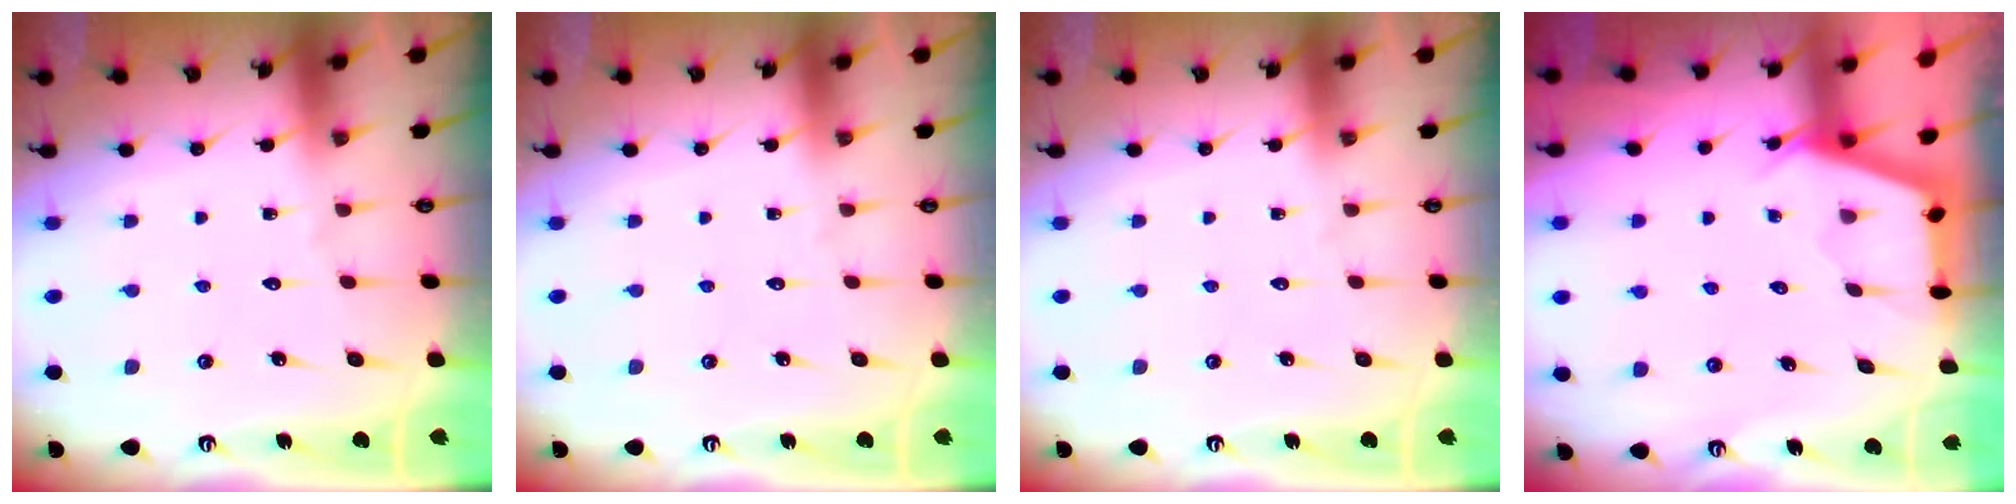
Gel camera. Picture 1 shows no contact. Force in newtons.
{"total": 0.0}
{"total": 0.0}
{"total": 2.8, "press": 2.7, "slide": 0.4}